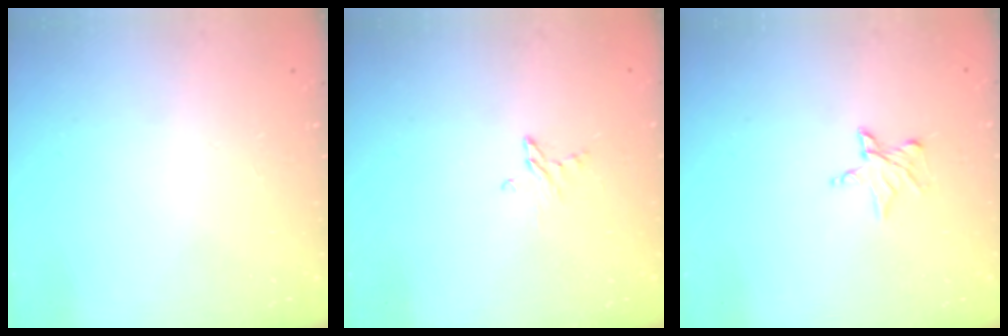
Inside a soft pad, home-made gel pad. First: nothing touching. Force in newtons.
{"total": 3.4, "press": 3.4, "slide": 0.4}
{"total": 4.9, "press": 4.9, "slide": 0.4}